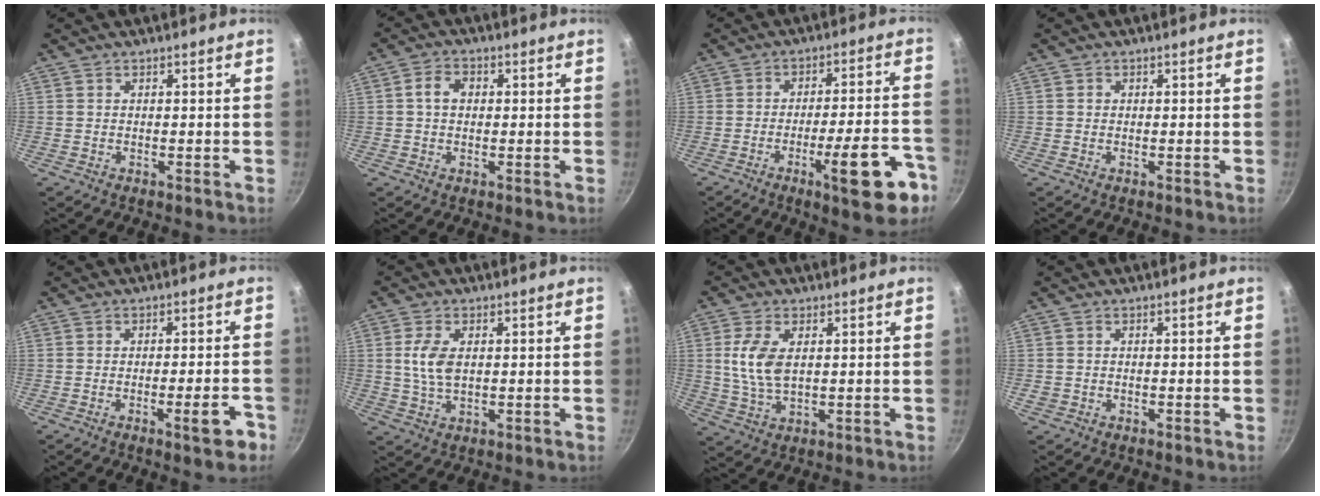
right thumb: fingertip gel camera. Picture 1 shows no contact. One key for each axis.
{"total": 4.1, "fx": 0.4, "fy": 3.1, "fz": 2.6, "tx": -0.035, "ty": 0.011, "tz": 0.001}
{"total": 14.4, "fx": -7.0, "fy": 3.9, "fz": 12.0, "tx": -0.137, "ty": 0.041, "tz": -0.094}
{"total": 0.6, "fx": 0.0, "fy": 0.5, "fz": 0.1, "tx": 0.003, "ty": 0.003, "tz": -0.001}
{"total": 5.7, "fx": -2.8, "fy": 1.3, "fz": 4.8, "tx": -0.049, "ty": 0.019, "tz": -0.032}
{"total": 6.2, "fx": 0.9, "fy": 3.5, "fz": 5.0, "tx": -0.097, "ty": -0.001, "tz": 0.018}
{"total": 8.0, "fx": 1.5, "fy": 4.3, "fz": 6.5, "tx": -0.133, "ty": -0.006, "tz": 0.031}
{"total": 0.9, "fx": -0.4, "fy": 0.7, "fz": 0.4, "tx": -0.008, "ty": 0.002, "tz": -0.004}